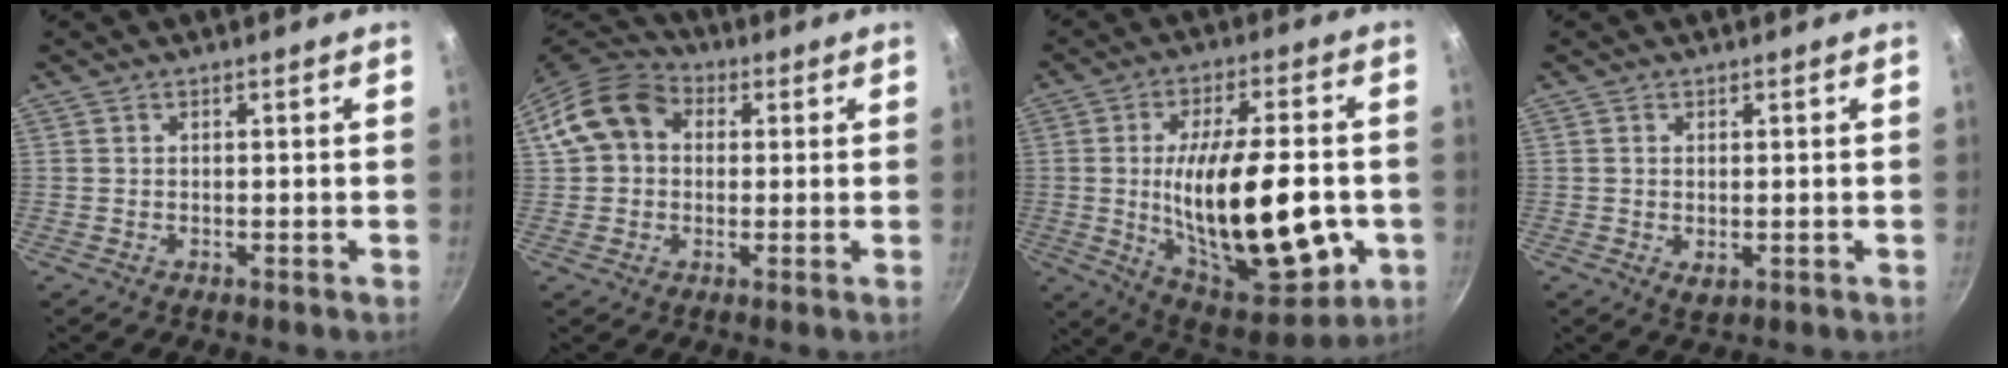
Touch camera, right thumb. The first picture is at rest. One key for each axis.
{"total": 11.5, "fx": 2.2, "fy": 9.1, "fz": 6.7, "tx": -0.096, "ty": 0.026, "tz": 0.022}
{"total": 26.0, "fx": -3.2, "fy": 11.1, "fz": 23.3, "tx": -0.351, "ty": -0.001, "tz": -0.035}
{"total": 2.2, "fx": -0.1, "fy": 1.3, "fz": 1.8, "tx": -0.028, "ty": -0.007, "tz": 0.001}